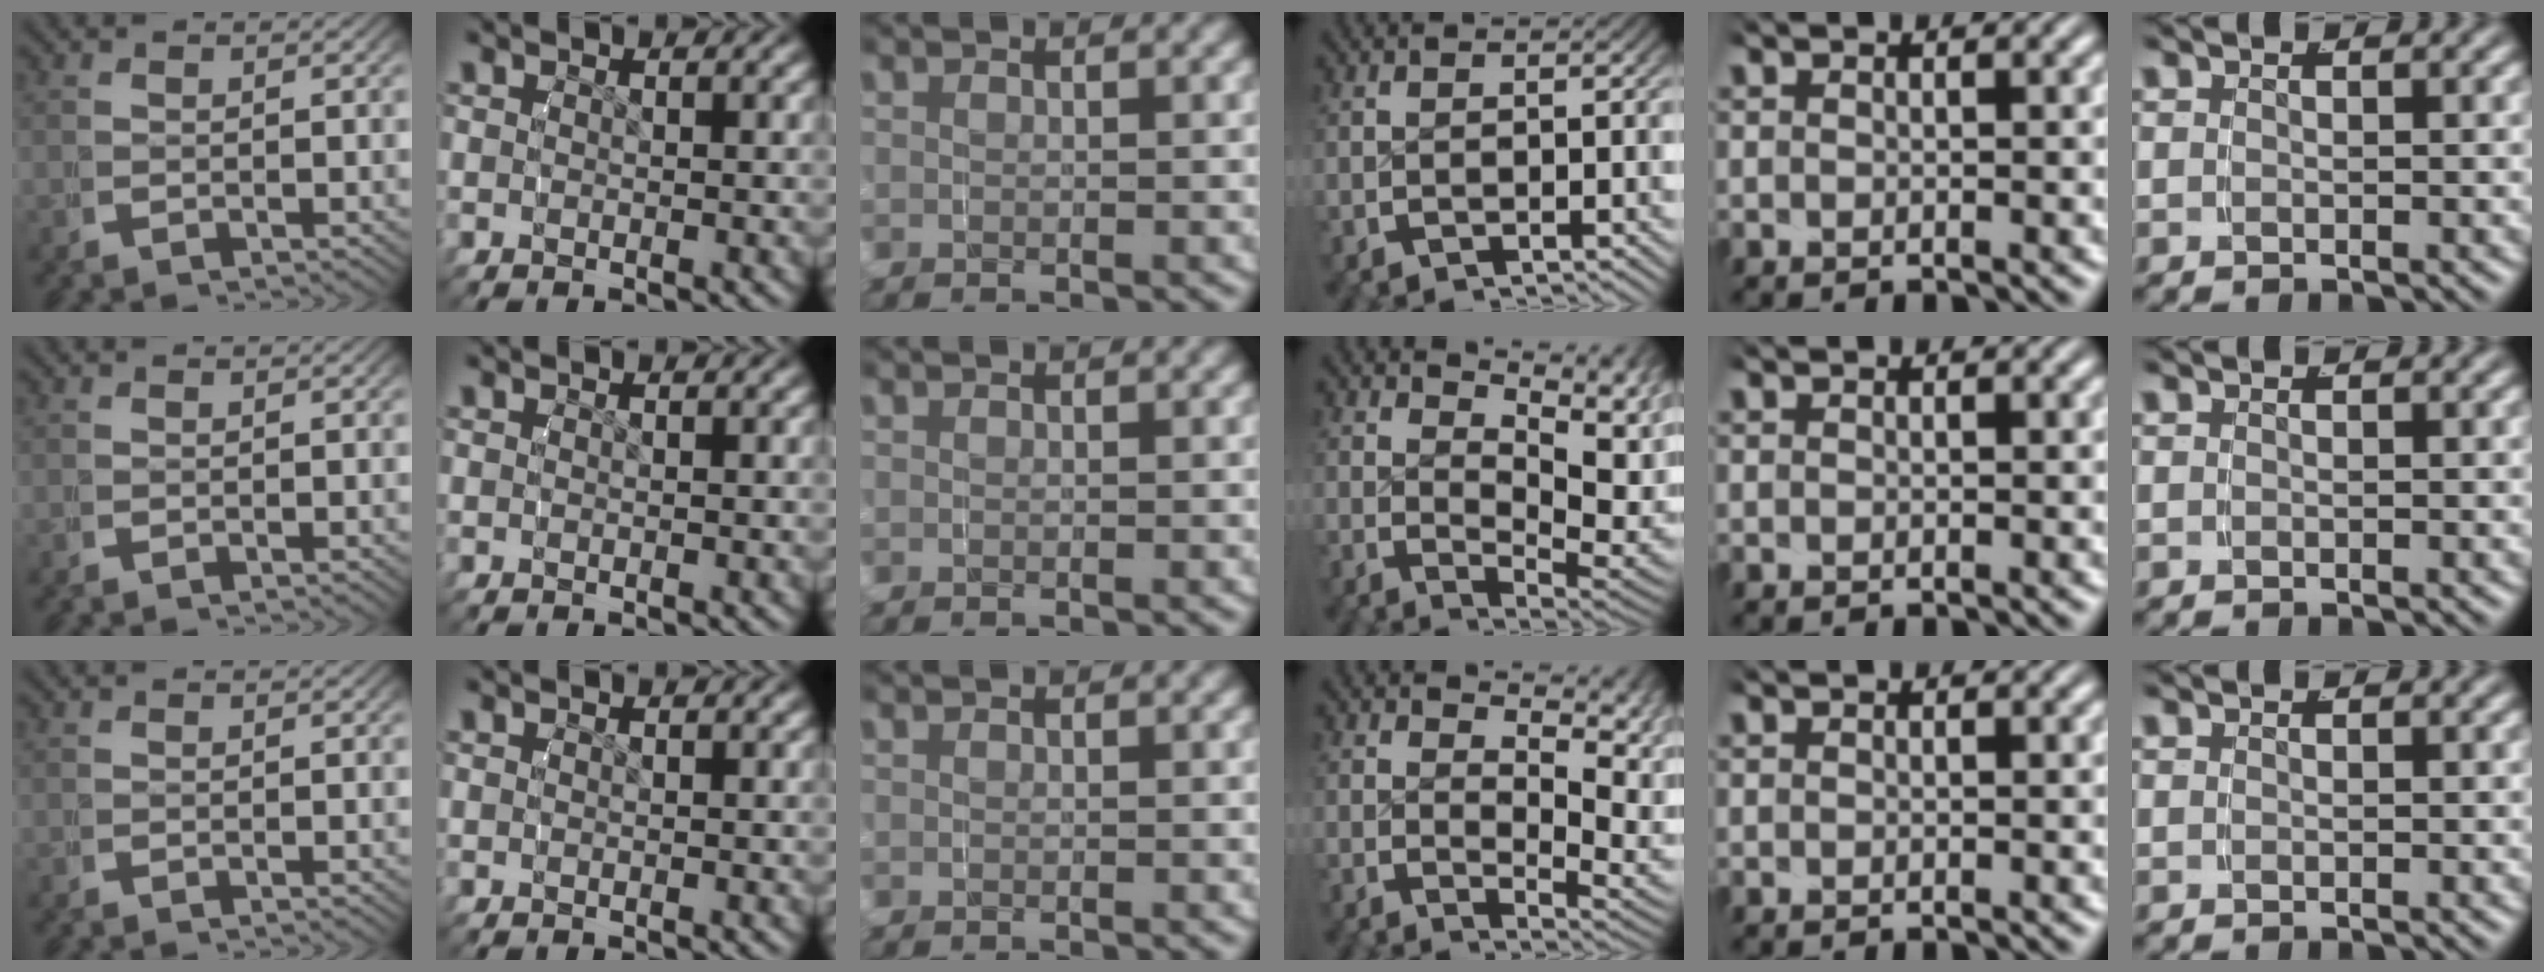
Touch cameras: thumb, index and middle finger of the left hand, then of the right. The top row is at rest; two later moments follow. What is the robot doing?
{"motion": "grasp_and_lifting", "object": "water bottle"}